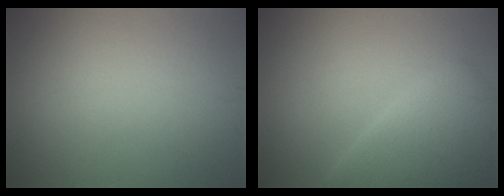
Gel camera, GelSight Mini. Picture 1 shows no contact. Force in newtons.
{"total": 4.8, "press": 4.8, "slide": 0.1}